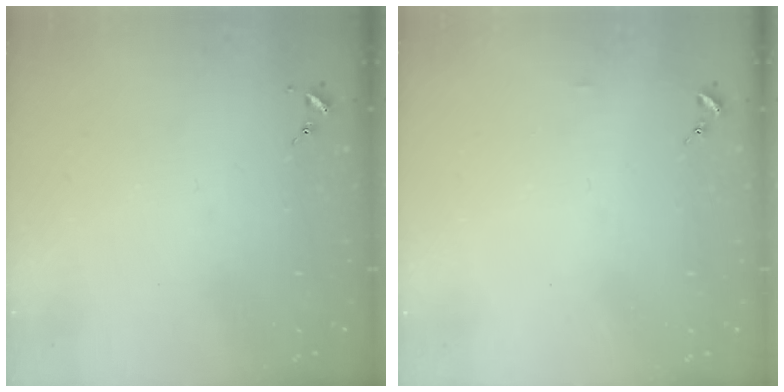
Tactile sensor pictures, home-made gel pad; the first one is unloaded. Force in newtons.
{"total": 3.2, "press": 3.2, "slide": 0.4}